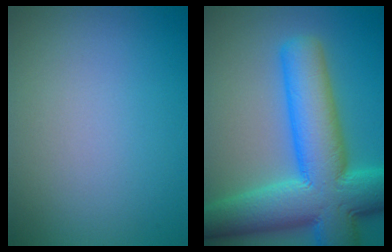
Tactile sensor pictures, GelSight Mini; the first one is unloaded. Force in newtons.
{"total": 13.2, "press": 13.2, "slide": 0.6}